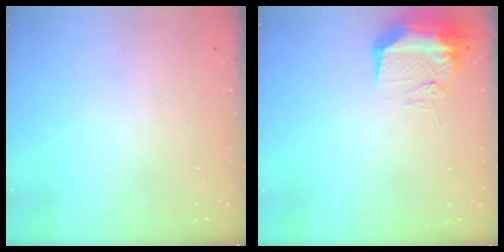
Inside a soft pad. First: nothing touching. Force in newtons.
{"total": 16.8, "press": 12.6, "slide": 11.1}